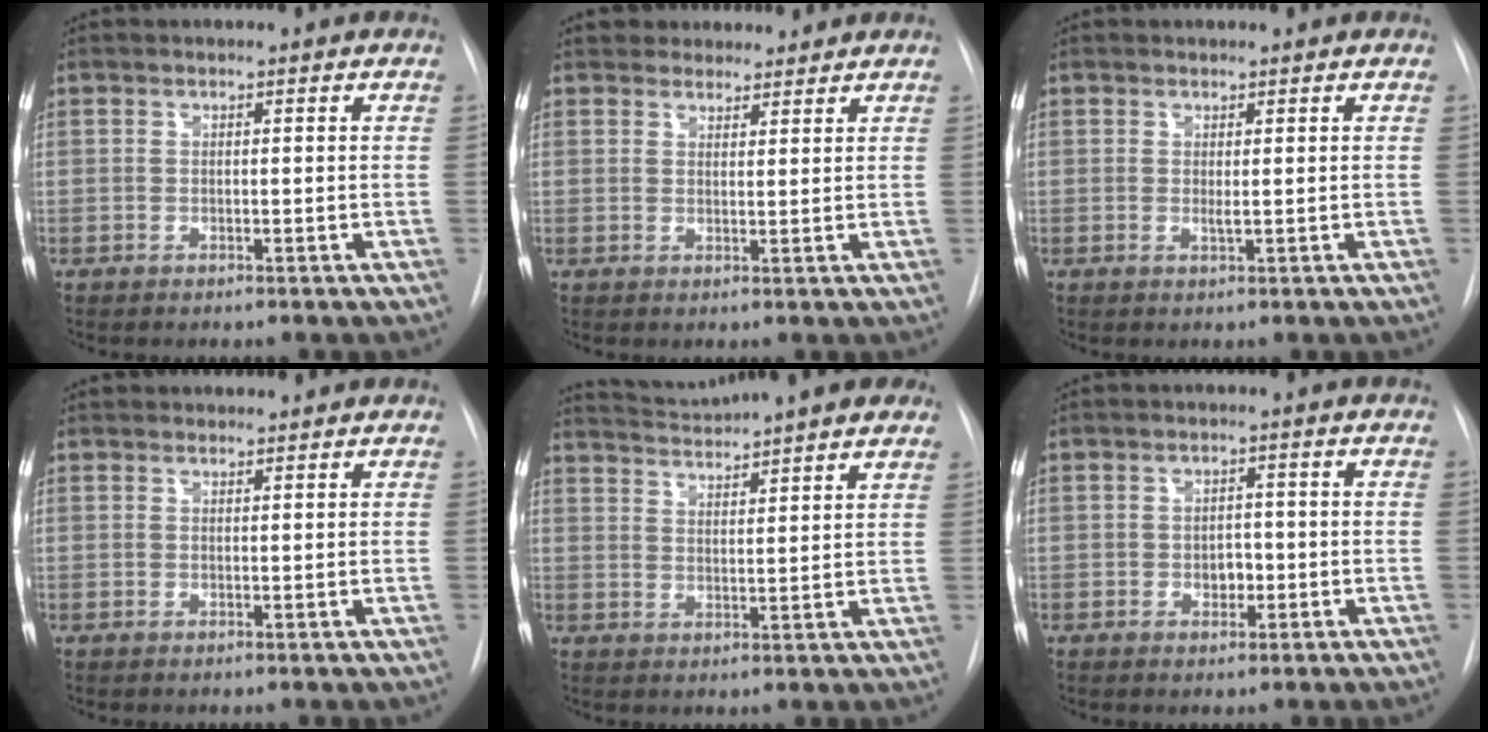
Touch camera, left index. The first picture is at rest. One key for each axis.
{"total": 5.6, "fx": 5.1, "fy": 2.2, "fz": 0.5, "tx": 0.008, "ty": 0.018, "tz": 0.070}
{"total": 0.5, "fx": 0.1, "fy": 0.0, "fz": 0.5, "tx": -0.015, "ty": -0.006, "tz": 0.003}
{"total": 2.0, "fx": 1.9, "fy": 0.6, "fz": 0.0, "tx": 0.001, "ty": 0.012, "tz": 0.028}
{"total": 11.9, "fx": 10.9, "fy": 0.6, "fz": 4.8, "tx": -0.075, "ty": 0.013, "tz": 0.151}
{"total": 2.5, "fx": -0.7, "fy": 1.8, "fz": 1.6, "tx": -0.019, "ty": 0.002, "tz": -0.008}